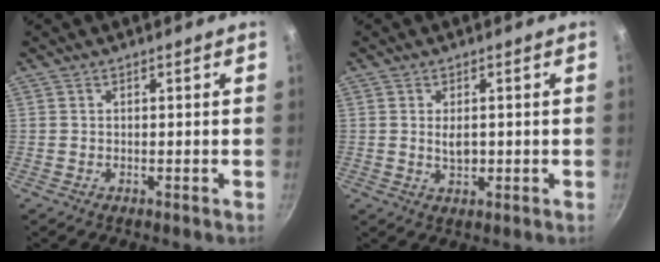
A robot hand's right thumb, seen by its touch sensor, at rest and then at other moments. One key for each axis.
{"total": 3.0, "fx": 0.1, "fy": 1.8, "fz": 2.4, "tx": -0.029, "ty": -0.002, "tz": 0.004}